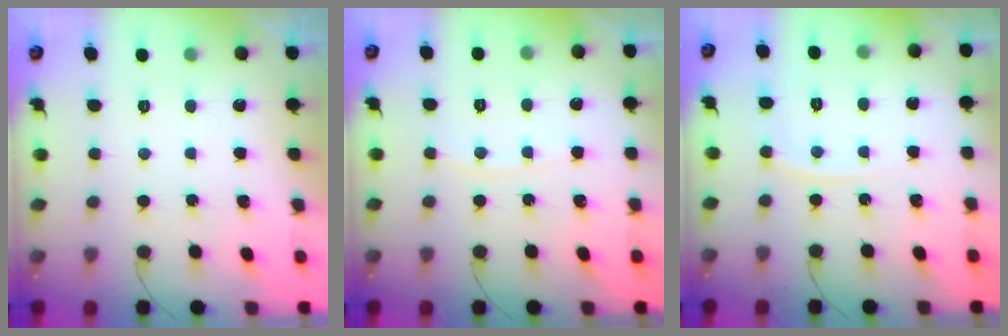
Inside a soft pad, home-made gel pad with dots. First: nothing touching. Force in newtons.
{"total": 5.0, "press": 5.0, "slide": 0.7}
{"total": 4.5, "press": 4.5, "slide": 0.5}